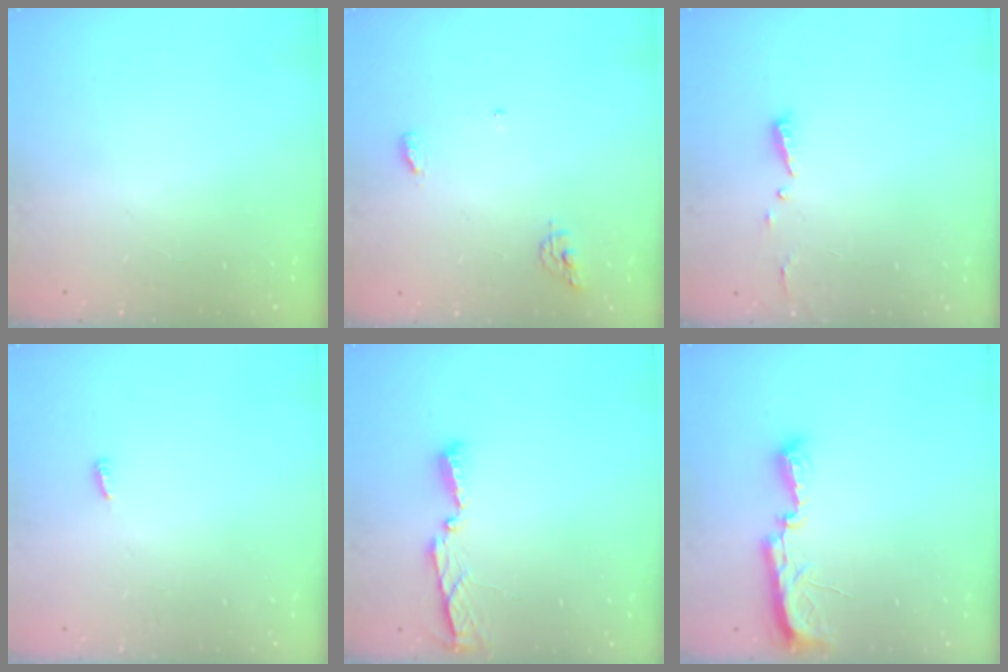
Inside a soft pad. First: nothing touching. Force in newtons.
{"total": 4.7, "press": 4.7, "slide": 0.4}
{"total": 4.4, "press": 4.4, "slide": 0.4}
{"total": 2.6, "press": 2.6, "slide": 0.2}
{"total": 4.0, "press": 4.0, "slide": 0.5}
{"total": 7.7, "press": 7.7, "slide": 0.7}